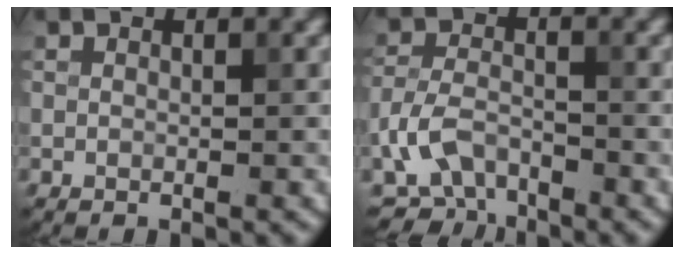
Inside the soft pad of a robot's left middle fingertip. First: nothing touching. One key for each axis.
{"total": 4.6, "fx": -2.8, "fy": 2.6, "fz": 2.6, "tx": -0.052, "ty": 0.000, "tz": -0.063}